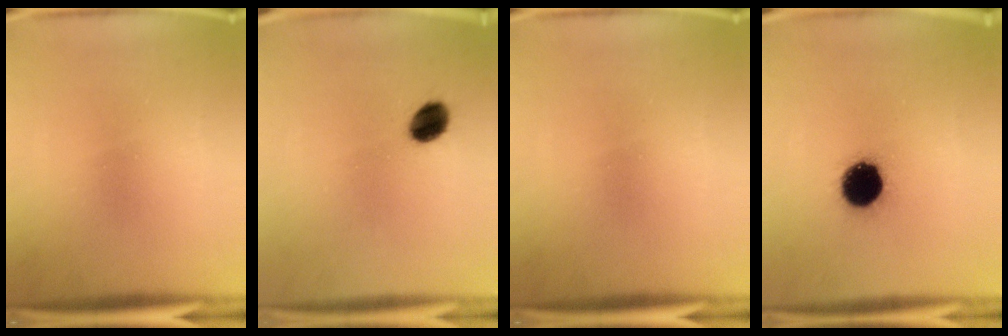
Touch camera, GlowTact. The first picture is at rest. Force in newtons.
{"total": 6.5}
{"total": 0.0}
{"total": 12.5}